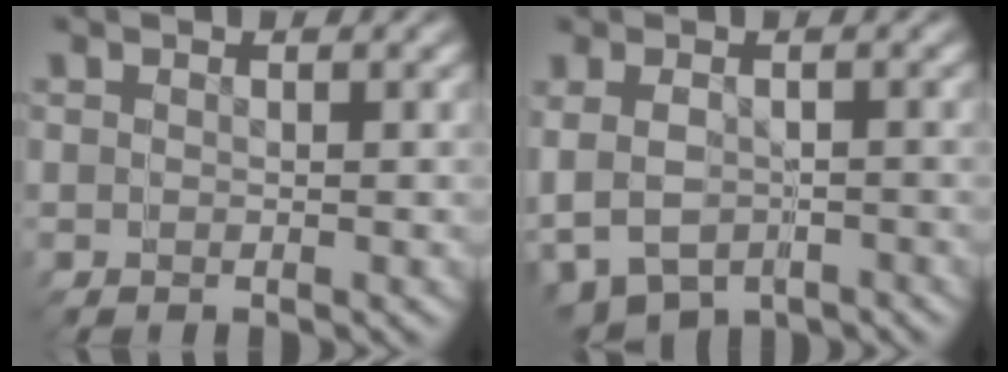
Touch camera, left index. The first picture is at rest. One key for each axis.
{"total": 2.4, "fx": -1.3, "fy": 1.8, "fz": 0.9, "tx": -0.020, "ty": -0.008, "tz": -0.017}